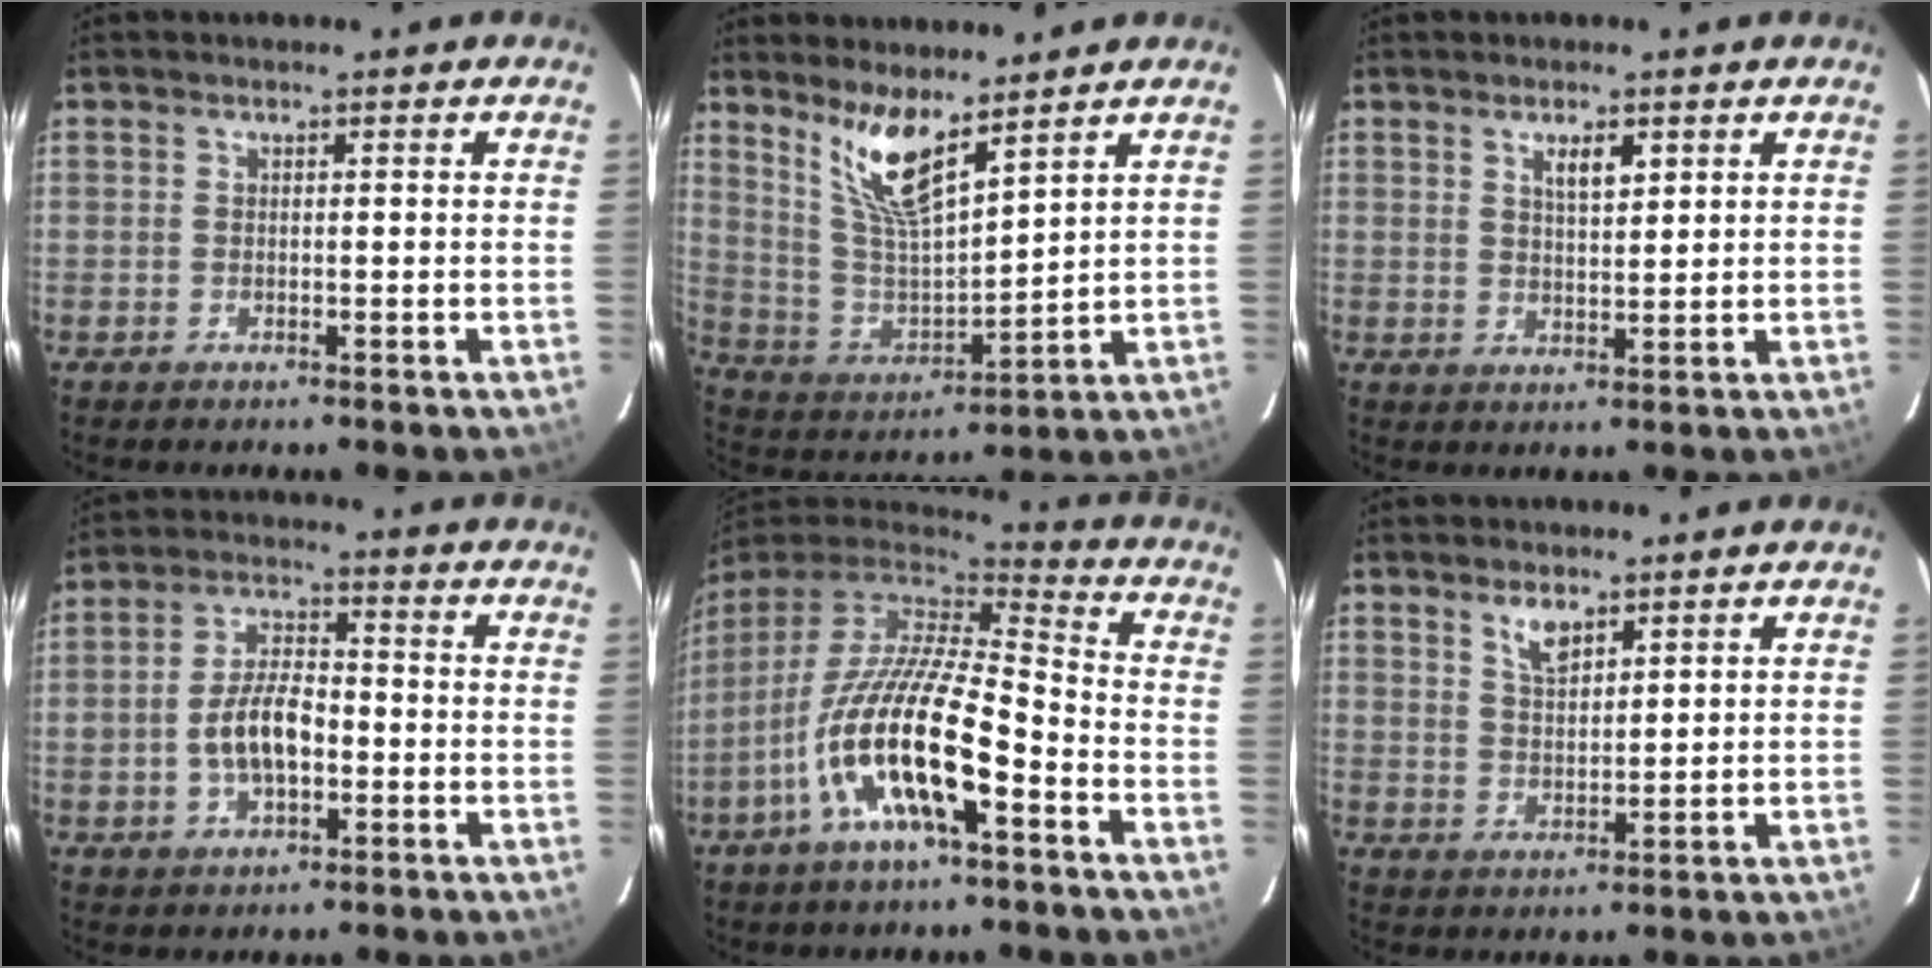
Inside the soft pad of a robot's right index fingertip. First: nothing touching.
{"total": 10.9, "force": [7.7, 2.3, 7.3], "torque": [-0.142, -0.010, 0.163]}
{"total": 3.6, "force": [1.8, 1.3, 2.8], "torque": [-0.045, 0.002, 0.033]}
{"total": 8.1, "force": [-2.0, 4.1, 6.7], "torque": [-0.133, 0.012, -0.031]}
{"total": 18.3, "force": [-8.1, 4.8, 15.7], "torque": [-0.293, -0.029, -0.159]}
{"total": 4.1, "force": [2.8, 1.7, 2.5], "torque": [-0.044, 0.001, 0.052]}